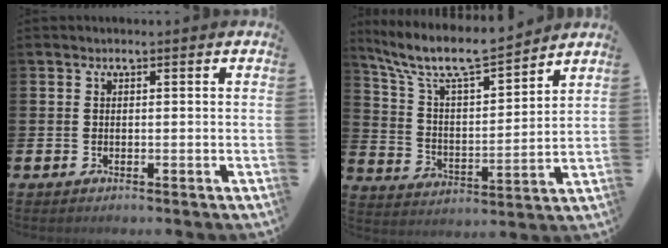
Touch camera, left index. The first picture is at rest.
{"total": 9.3, "force": [8.3, 1.7, 4.0], "torque": [-0.118, -0.049, 0.143]}